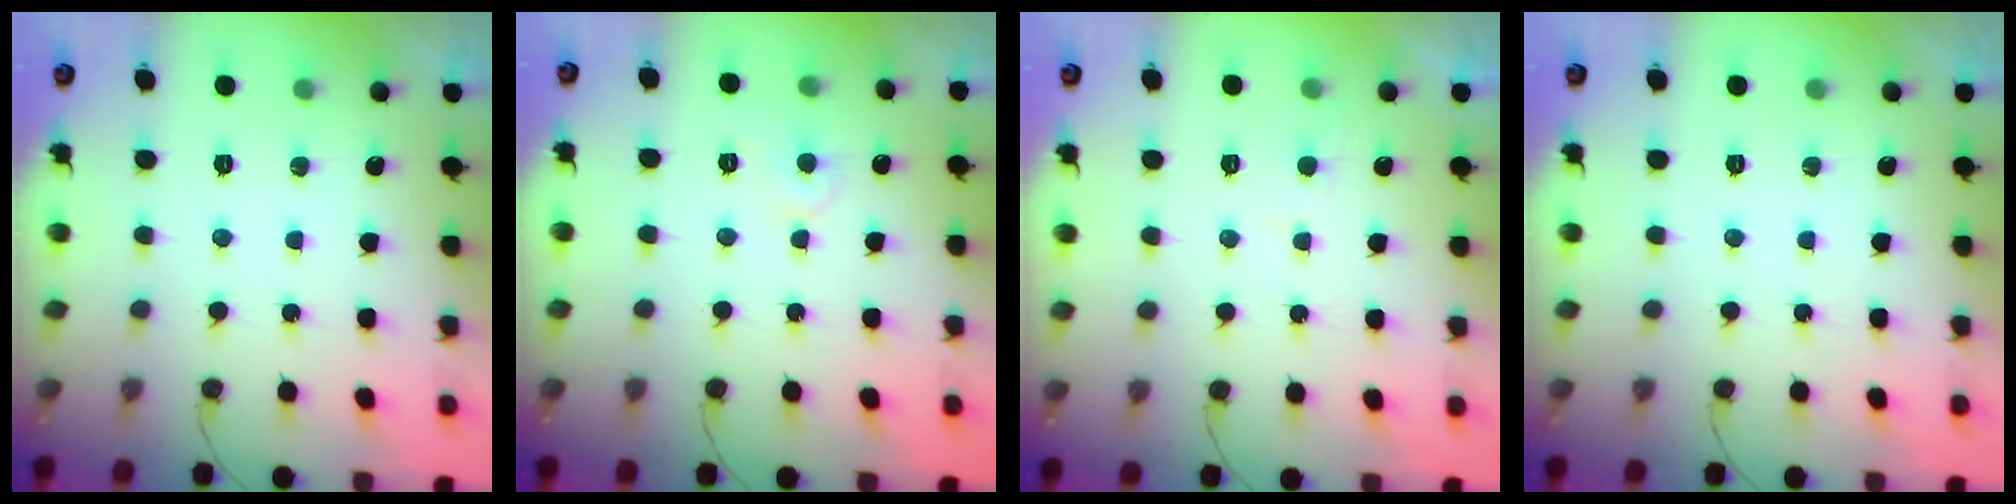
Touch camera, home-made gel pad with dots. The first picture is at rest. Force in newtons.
{"total": 3.8, "press": 3.8, "slide": 0.5}
{"total": 5.2, "press": 5.2, "slide": 0.4}
{"total": 0.0}